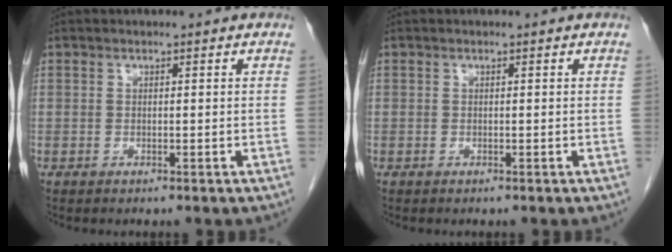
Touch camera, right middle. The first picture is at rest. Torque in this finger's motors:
{"motor_torque": [0.38, -0.50, 0.04, 0.03]}